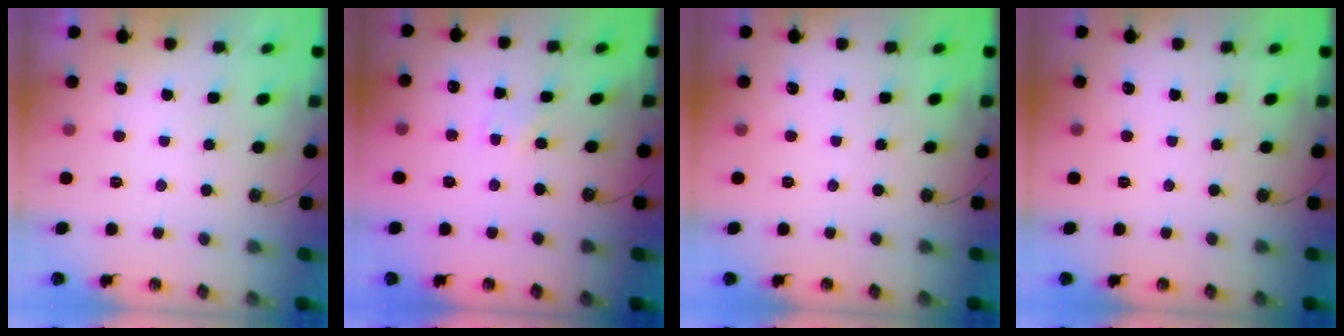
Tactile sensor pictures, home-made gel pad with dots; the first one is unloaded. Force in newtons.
{"total": 1.9, "press": 1.9, "slide": 0.3}
{"total": 0.0}
{"total": 0.0}